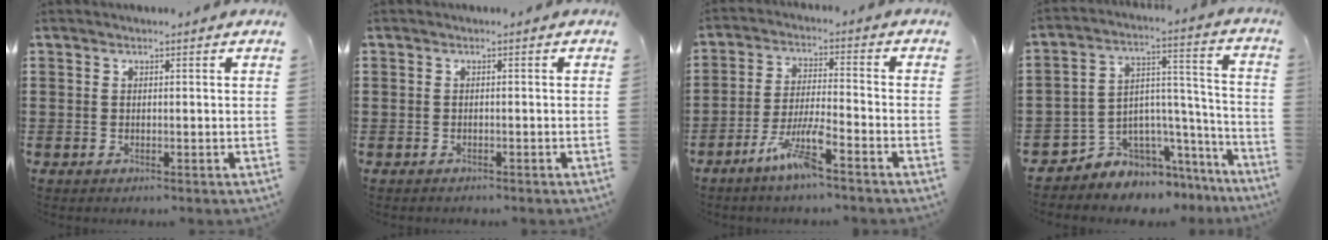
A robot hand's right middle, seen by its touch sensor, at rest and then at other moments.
{"total": 0.7, "force": [-0.6, 0.4, -0.1], "torque": [0.000, 0.002, -0.013]}
{"total": 7.4, "force": [-5.0, 0.8, 5.3], "torque": [-0.117, -0.006, -0.097]}
{"total": 5.2, "force": [-4.2, 3.1, -0.3], "torque": [-0.007, -0.005, -0.079]}